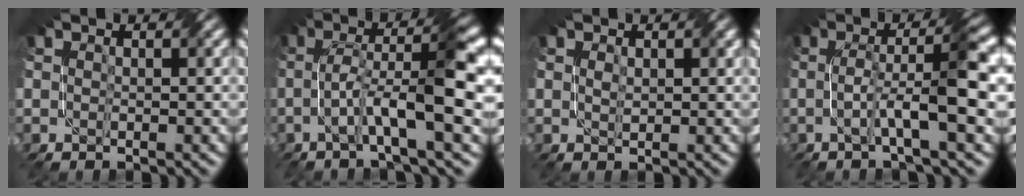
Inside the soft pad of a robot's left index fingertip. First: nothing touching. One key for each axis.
{"total": 7.7, "fx": -1.0, "fy": 1.2, "fz": 7.5, "tx": -0.137, "ty": 0.022, "tz": -0.022}
{"total": 0.9, "fx": 0.4, "fy": 0.5, "fz": 0.6, "tx": -0.013, "ty": -0.001, "tz": 0.011}
{"total": 6.4, "fx": -0.5, "fy": 0.8, "fz": 6.4, "tx": -0.113, "ty": 0.015, "tz": -0.012}